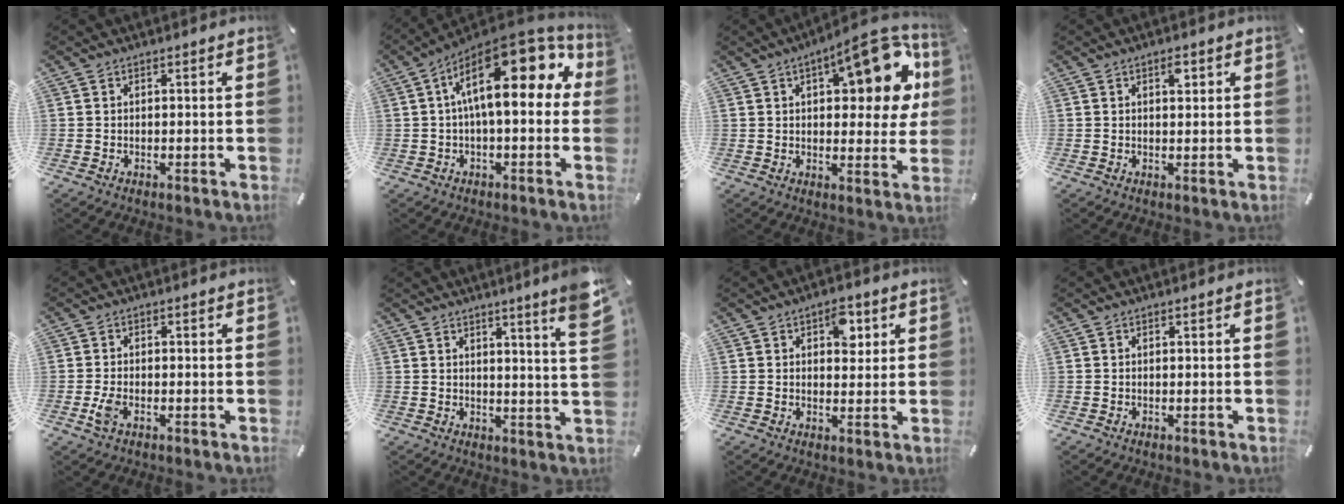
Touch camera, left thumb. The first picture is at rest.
{"total": 19.8, "force": [5.4, 8.6, 17.1], "torque": [-0.267, -0.036, 0.090]}
{"total": 16.9, "force": [6.4, 7.3, 13.9], "torque": [-0.163, -0.030, 0.098]}
{"total": 2.3, "force": [1.1, 1.1, 1.7], "torque": [-0.022, -0.004, 0.014]}
{"total": 3.2, "force": [-1.2, 1.7, 2.5], "torque": [-0.069, -0.005, -0.028]}
{"total": 7.6, "force": [4.6, -0.2, 6.0], "torque": [-0.092, -0.034, 0.072]}
{"total": 6.1, "force": [2.5, 3.6, 4.2], "torque": [-0.042, -0.009, 0.033]}
{"total": 0.0}